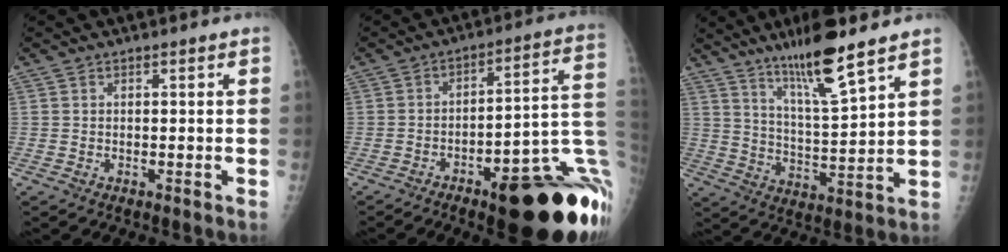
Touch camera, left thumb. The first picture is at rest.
{"total": 25.9, "force": [-7.9, 7.8, 23.4], "torque": [-0.214, 0.049, -0.100]}
{"total": 12.7, "force": [9.0, 1.0, 8.9], "torque": [-0.153, -0.062, 0.163]}